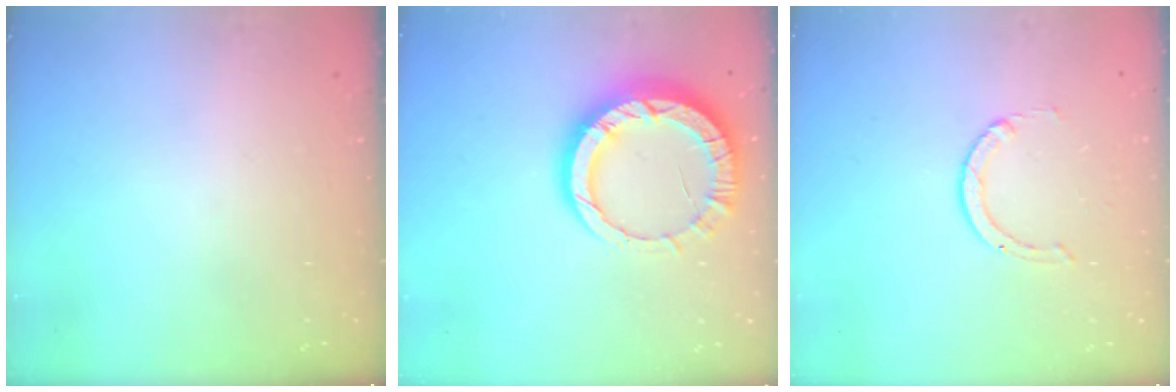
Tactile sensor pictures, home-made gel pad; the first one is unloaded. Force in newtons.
{"total": 12.6, "press": 12.6, "slide": 1.1}
{"total": 1.5, "press": 1.5, "slide": 0.2}